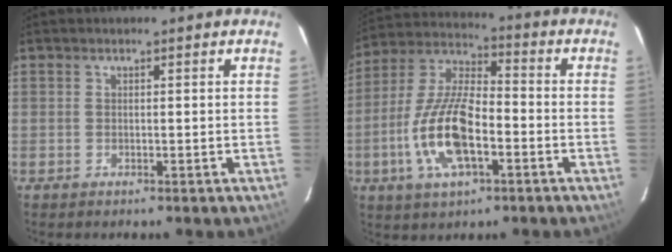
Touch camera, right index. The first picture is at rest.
{"total": 15.1, "force": [-4.8, 5.8, 13.0], "torque": [-0.279, -0.004, -0.092]}